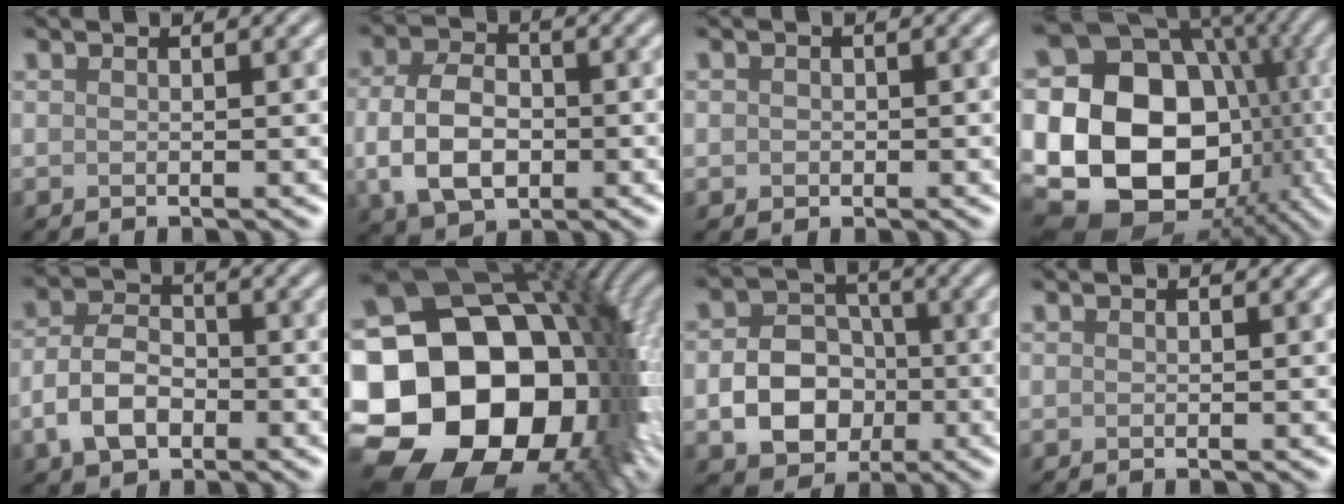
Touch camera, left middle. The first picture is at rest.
{"total": 6.5, "force": [-0.9, 4.4, 4.7], "torque": [-0.097, -0.004, -0.021]}
{"total": 0.9, "force": [0.0, 0.8, 0.2], "torque": [0.002, -0.004, -0.002]}
{"total": 21.5, "force": [-2.1, 17.3, 12.5], "torque": [-0.208, -0.005, -0.045]}
{"total": 4.9, "force": [-1.7, 3.3, 3.2], "torque": [-0.063, 0.002, -0.037]}
{"total": 24.1, "force": [-4.3, 18.9, 14.3], "torque": [-0.224, -0.011, -0.103]}
{"total": 6.3, "force": [-1.5, 5.0, 3.5], "torque": [-0.053, -0.002, -0.026]}
{"total": 0.0}